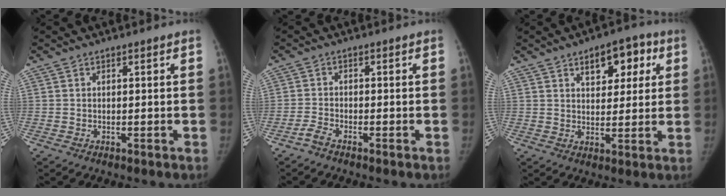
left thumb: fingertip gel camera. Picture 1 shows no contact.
{"total": 2.1, "force": [-1.9, 0.3, 1.0], "torque": [-0.028, 0.006, -0.042]}
{"total": 9.2, "force": [4.1, 5.4, 6.2], "torque": [-0.045, -0.004, 0.054]}